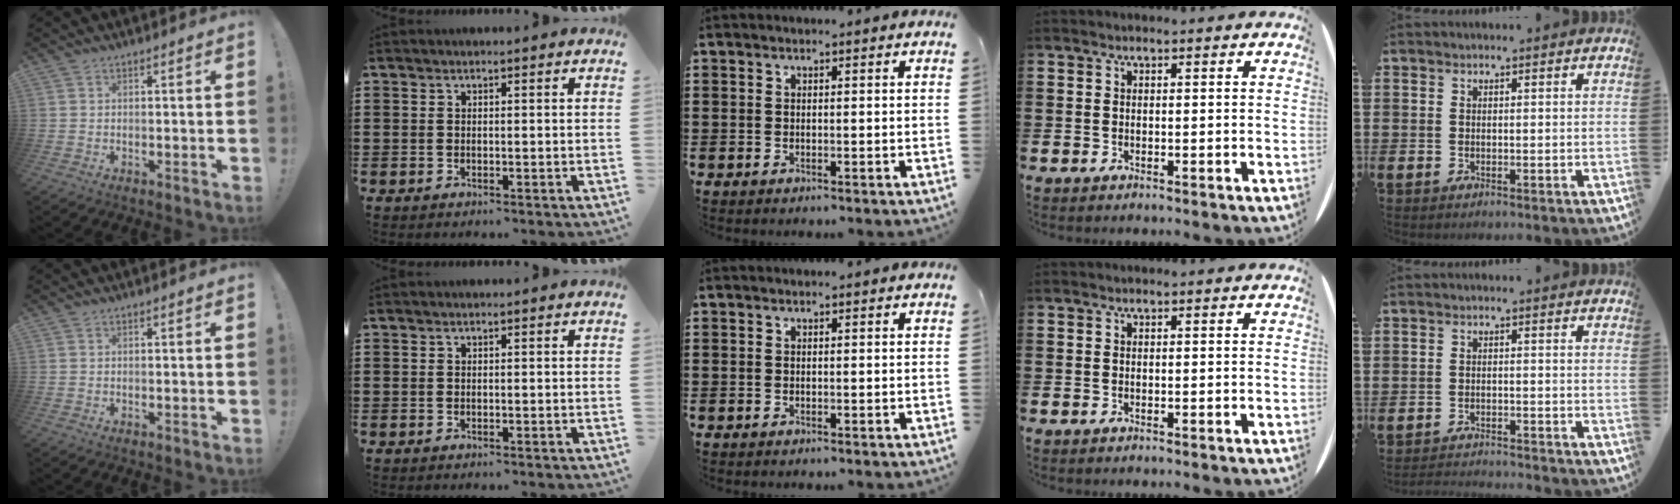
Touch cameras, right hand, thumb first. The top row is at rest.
{"little": {"total": 1.9, "force": [-1.9, -0.1, -0.1], "torque": [-0.003, 0.002, -0.041]}}